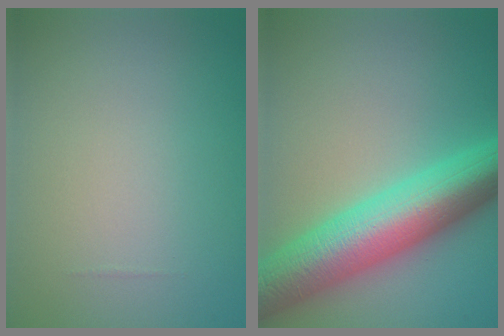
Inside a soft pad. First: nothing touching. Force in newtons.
{"total": 10.1, "press": 10.1, "slide": 0.1}